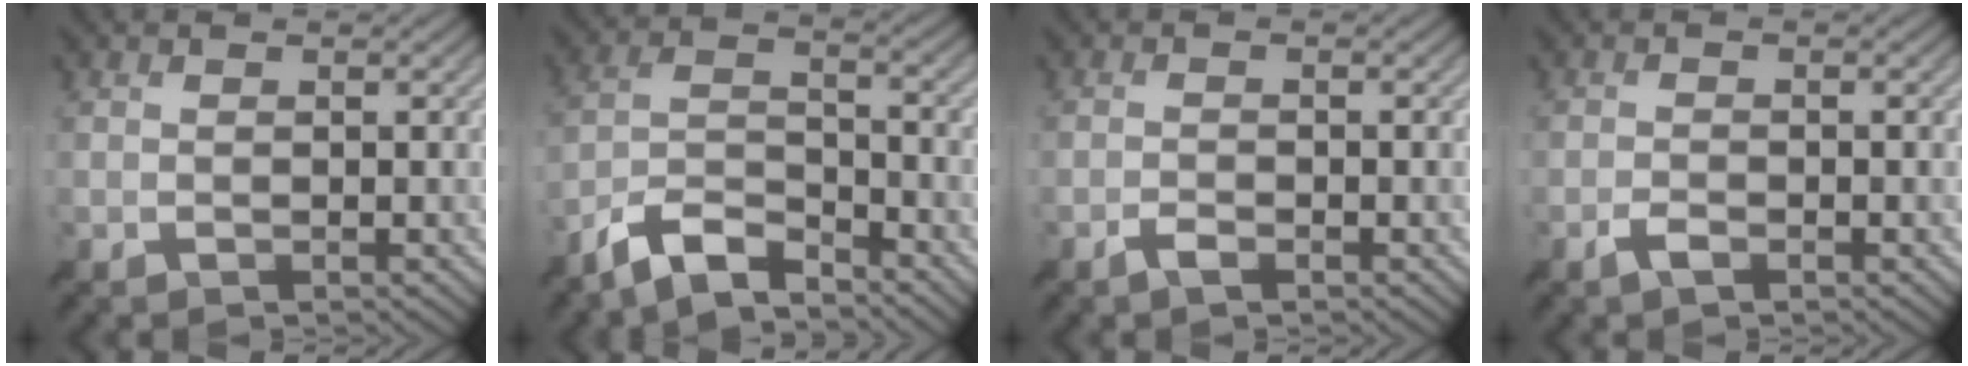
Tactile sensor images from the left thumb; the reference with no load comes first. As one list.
[{"total": 7.1, "force": [-6.0, 1.8, 3.4], "torque": [-0.069, -0.002, -0.128]}, {"total": 1.3, "force": [-1.1, 0.4, 0.7], "torque": [-0.014, 0.001, -0.023]}, {"total": 1.5, "force": [-1.1, 0.4, 0.9], "torque": [-0.018, 0.002, -0.023]}]